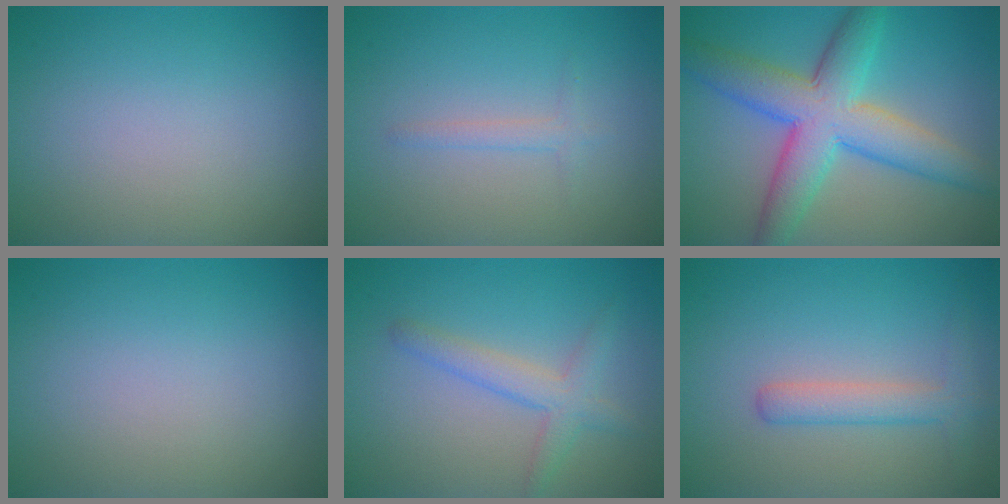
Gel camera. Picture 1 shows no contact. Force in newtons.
{"total": 1.1, "press": 1.1, "slide": 0.1}
{"total": 8.4, "press": 8.4, "slide": 0.3}
{"total": 0.0}
{"total": 2.8, "press": 2.8, "slide": 0.1}
{"total": 2.7, "press": 2.7, "slide": 0.1}